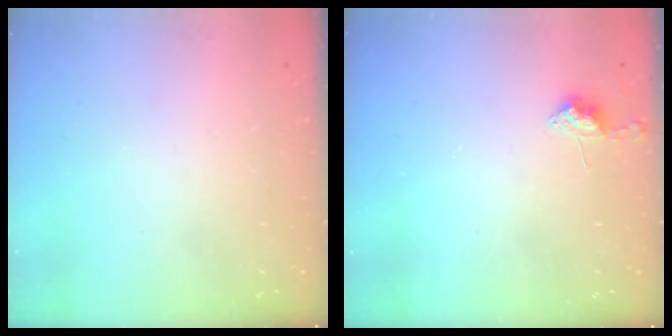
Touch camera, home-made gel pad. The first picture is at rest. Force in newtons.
{"total": 8.7, "press": 8.6, "slide": 0.7}